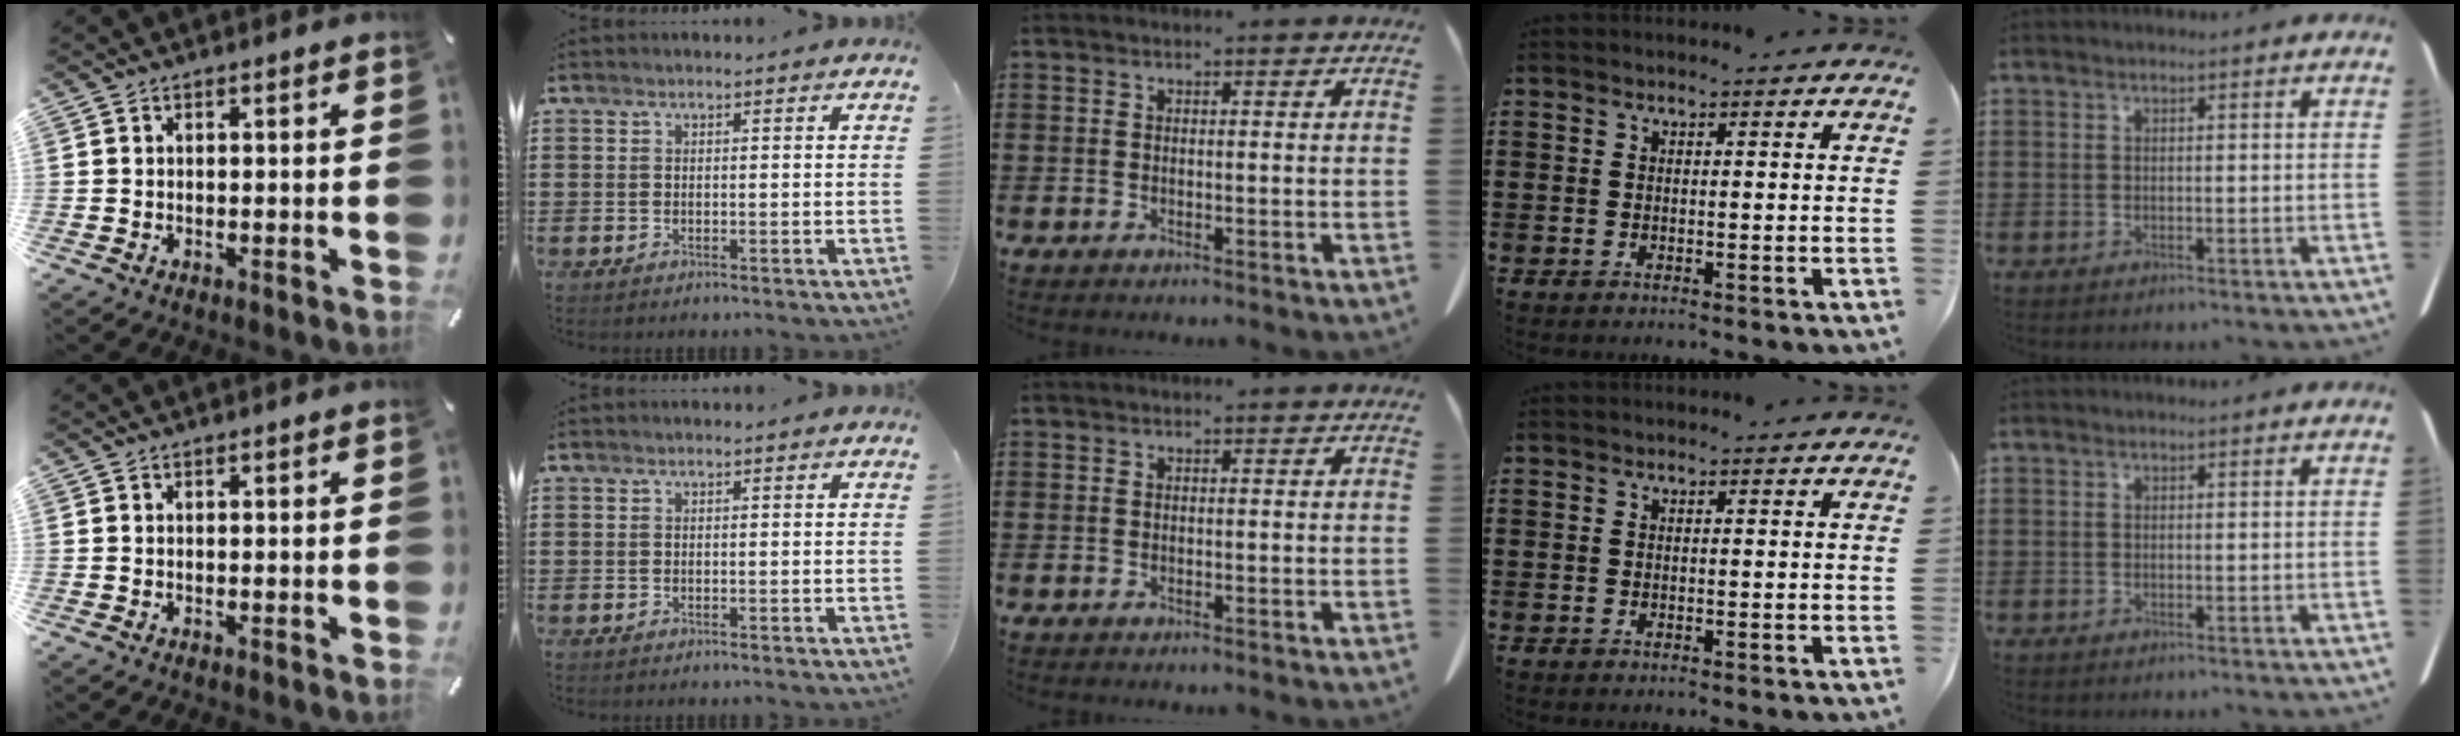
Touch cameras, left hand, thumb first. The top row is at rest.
{}